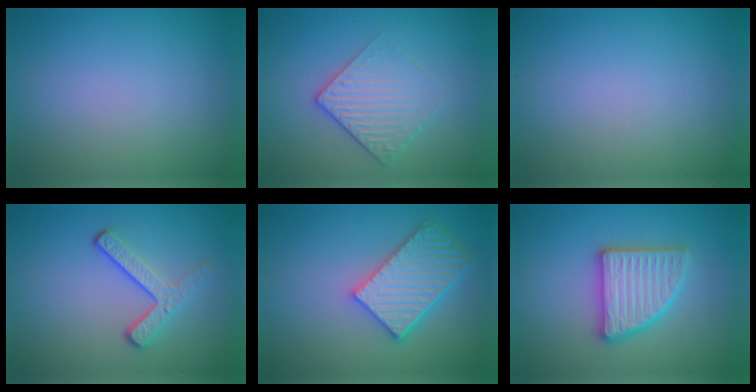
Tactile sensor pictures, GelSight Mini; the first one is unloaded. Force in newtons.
{"total": 3.0, "press": 2.7, "slide": 1.3}
{"total": 0.0}
{"total": 3.3, "press": 2.3, "slide": 2.3}
{"total": 5.2, "press": 4.6, "slide": 2.4}
{"total": 5.0, "press": 4.9, "slide": 0.8}